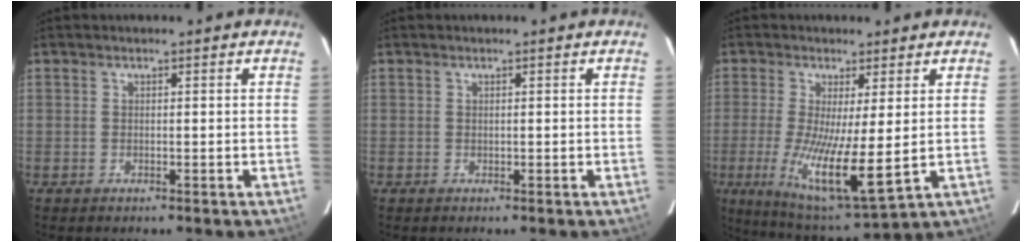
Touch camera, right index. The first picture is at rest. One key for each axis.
{"total": 0.0}
{"total": 13.1, "fx": -1.9, "fy": 2.0, "fz": 12.9, "tx": -0.236, "ty": -0.043, "tz": -0.022}